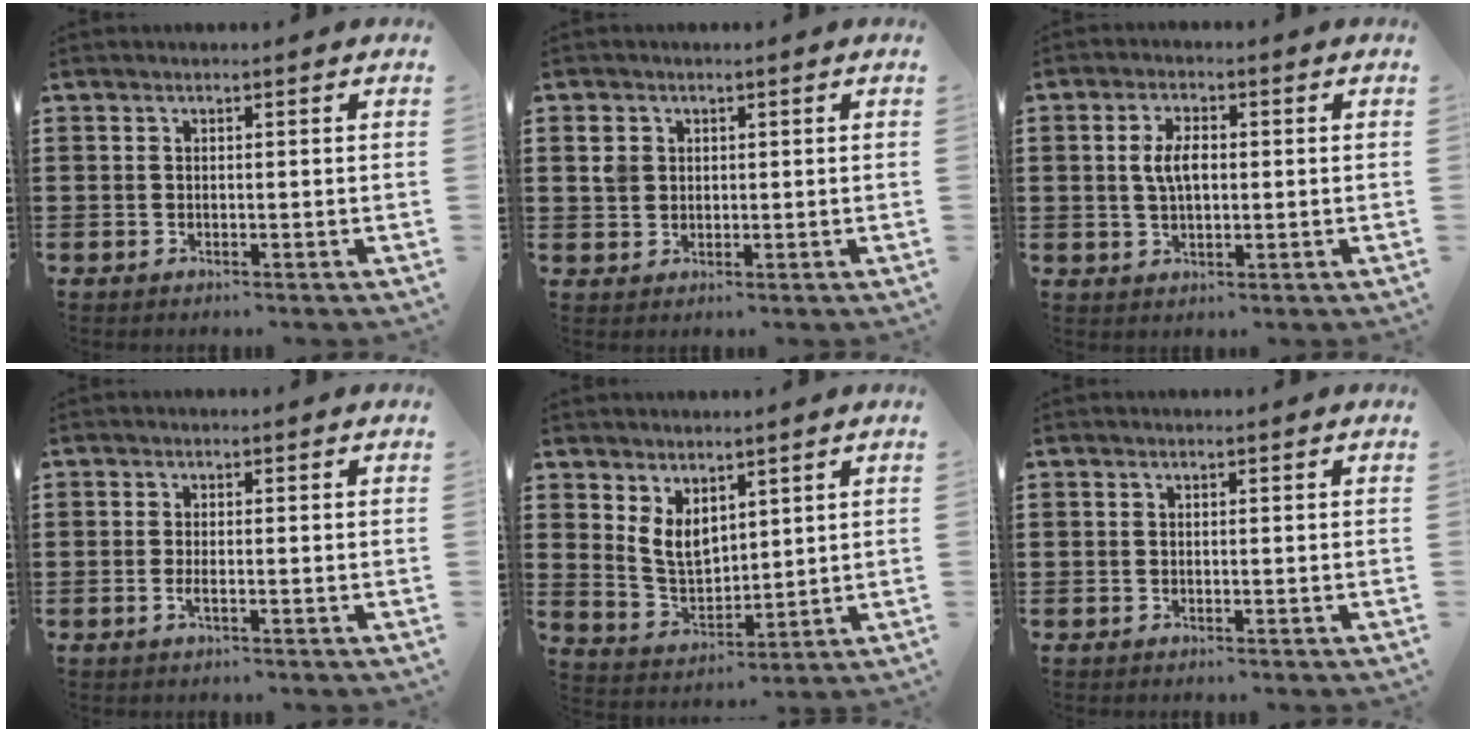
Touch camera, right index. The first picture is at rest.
{"total": 2.6, "force": [0.9, 2.2, 1.0], "torque": [-0.027, 0.009, 0.016]}
{"total": 4.6, "force": [0.4, 2.1, 4.1], "torque": [-0.089, 0.006, 0.002]}
{"total": 1.5, "force": [-0.5, 0.3, 1.4], "torque": [-0.032, -0.003, -0.011]}
{"total": 5.6, "force": [3.1, 3.5, 3.2], "torque": [-0.081, -0.003, 0.057]}
{"total": 0.0}